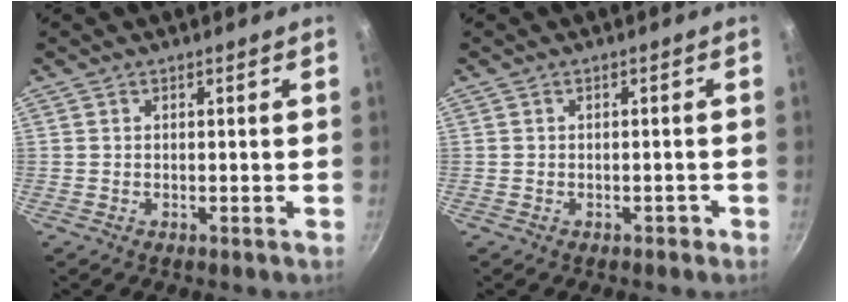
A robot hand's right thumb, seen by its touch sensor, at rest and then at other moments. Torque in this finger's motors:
{"motor_torque": [0.08, 0.19, -0.28, 0.26, 0.04]}